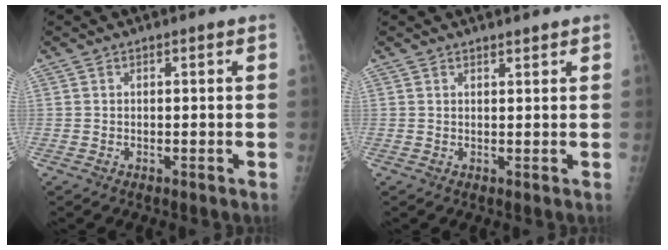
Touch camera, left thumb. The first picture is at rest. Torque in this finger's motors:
{"motor_torque": [-0.42, -0.09, -0.17, -0.03, -0.04]}